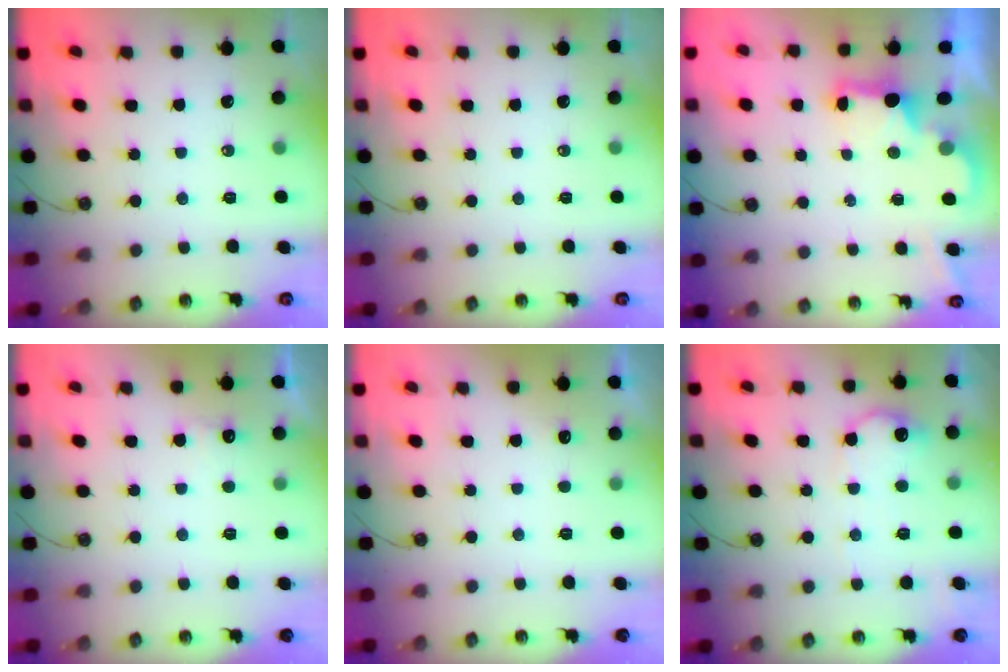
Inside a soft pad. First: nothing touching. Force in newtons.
{"total": 0.0}
{"total": 2.0, "press": 2.0, "slide": 0.5}
{"total": 6.2, "press": 6.0, "slide": 1.5}
{"total": 2.6, "press": 2.4, "slide": 1.0}
{"total": 10.4, "press": 10.4, "slide": 0.7}